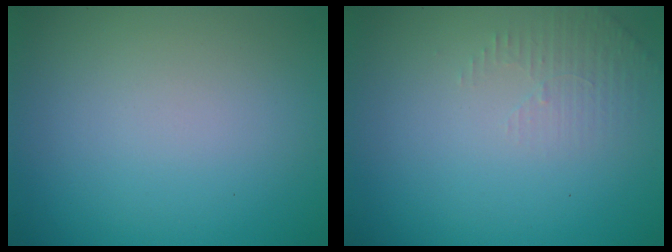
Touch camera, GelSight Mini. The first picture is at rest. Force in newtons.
{"total": 1.5, "press": 1.5, "slide": 0.4}